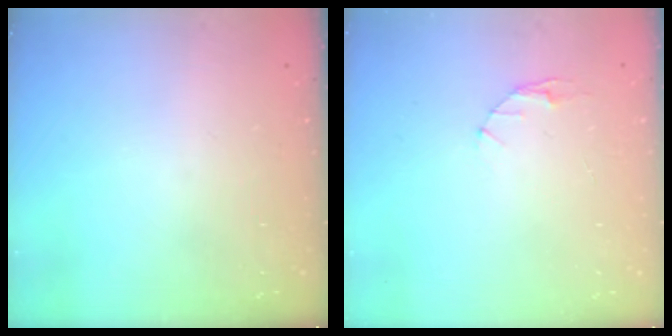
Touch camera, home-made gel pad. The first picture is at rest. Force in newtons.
{"total": 3.1, "press": 3.1, "slide": 0.4}